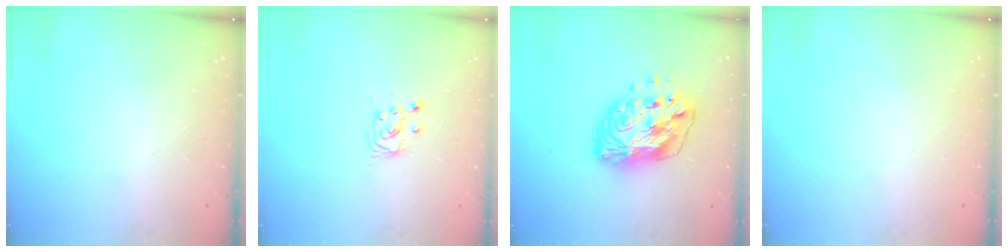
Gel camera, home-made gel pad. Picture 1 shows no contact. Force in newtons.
{"total": 4.0, "press": 4.0, "slide": 0.4}
{"total": 13.1, "press": 13.0, "slide": 1.6}
{"total": 0.0}